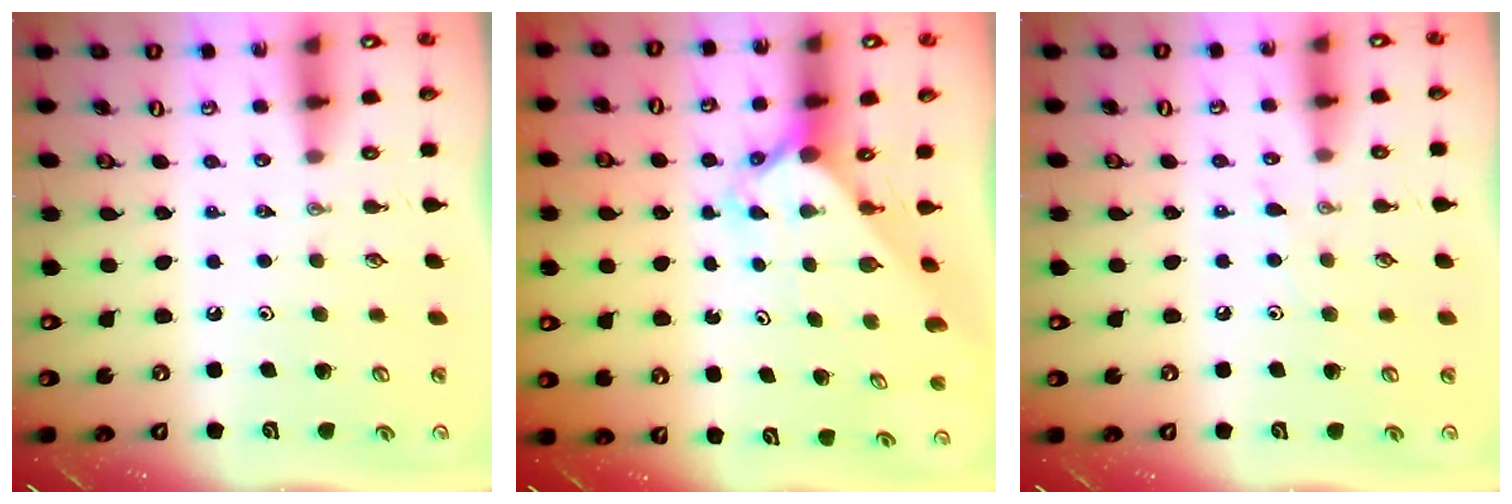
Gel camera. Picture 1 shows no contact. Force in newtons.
{"total": 2.6, "press": 2.6, "slide": 0.2}
{"total": 4.8, "press": 4.7, "slide": 0.6}